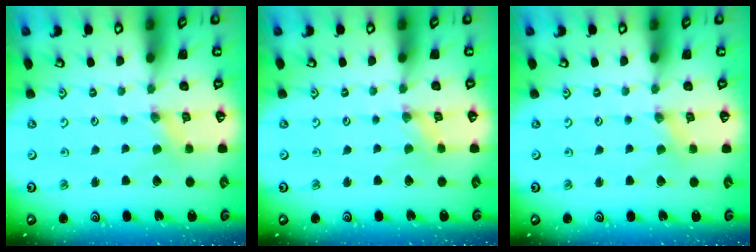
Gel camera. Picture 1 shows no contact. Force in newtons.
{"total": 0.0}
{"total": 0.7, "press": 0.7, "slide": 0.2}